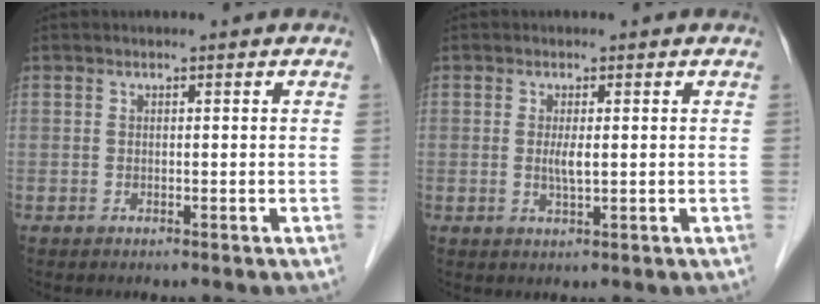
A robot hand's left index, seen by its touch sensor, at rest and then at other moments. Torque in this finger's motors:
{"motor_torque": [0.43, 0.33, 0.10, 0.02]}